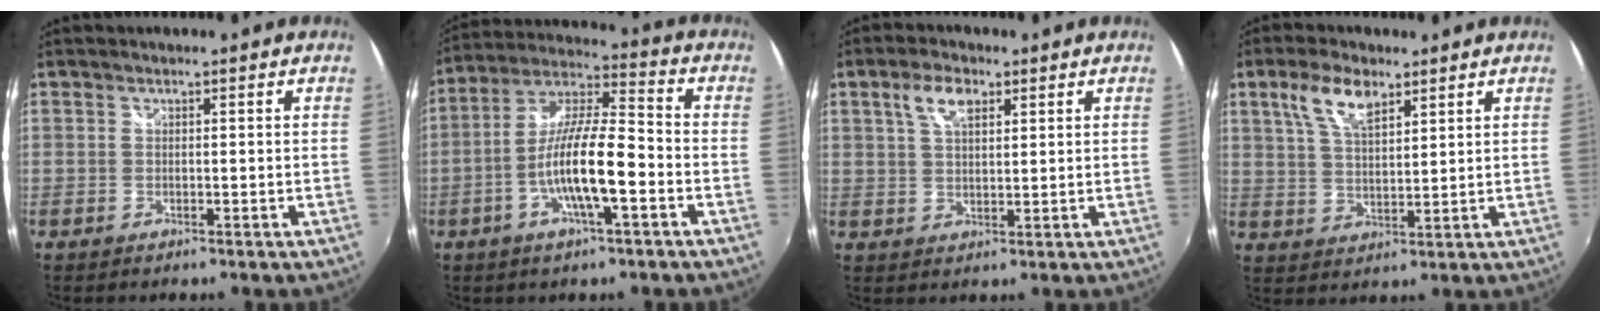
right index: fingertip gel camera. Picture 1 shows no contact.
{"total": 13.4, "force": [-4.5, 2.6, 12.4], "torque": [-0.242, 0.000, -0.086]}
{"total": 5.5, "force": [2.7, 2.7, 4.0], "torque": [-0.074, 0.011, 0.048]}
{"total": 7.6, "force": [4.4, 3.2, 5.3], "torque": [-0.103, 0.013, 0.085]}